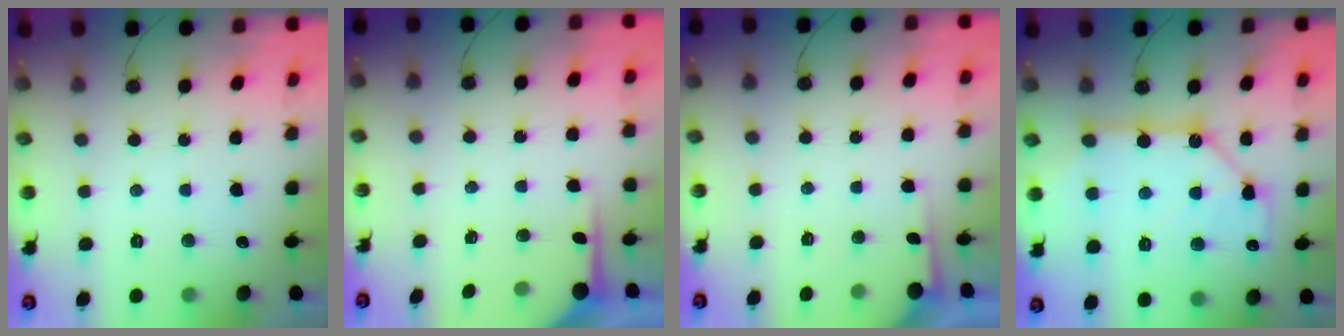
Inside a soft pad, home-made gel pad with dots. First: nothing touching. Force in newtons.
{"total": 5.9, "press": 5.9, "slide": 0.2}
{"total": 2.3, "press": 2.3, "slide": 0.3}
{"total": 11.2, "press": 11.2, "slide": 0.7}